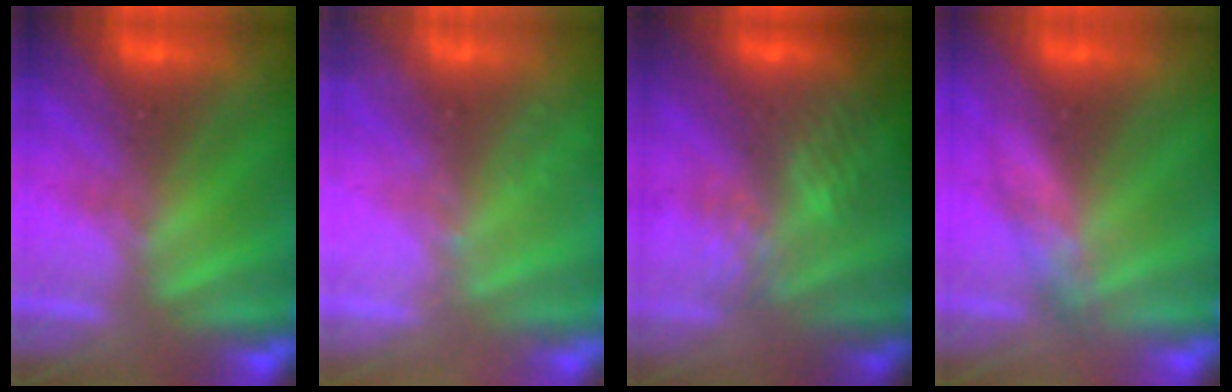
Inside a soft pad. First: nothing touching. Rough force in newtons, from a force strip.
{"total": 2.3}
{"total": 5.9}
{"total": 2.8}